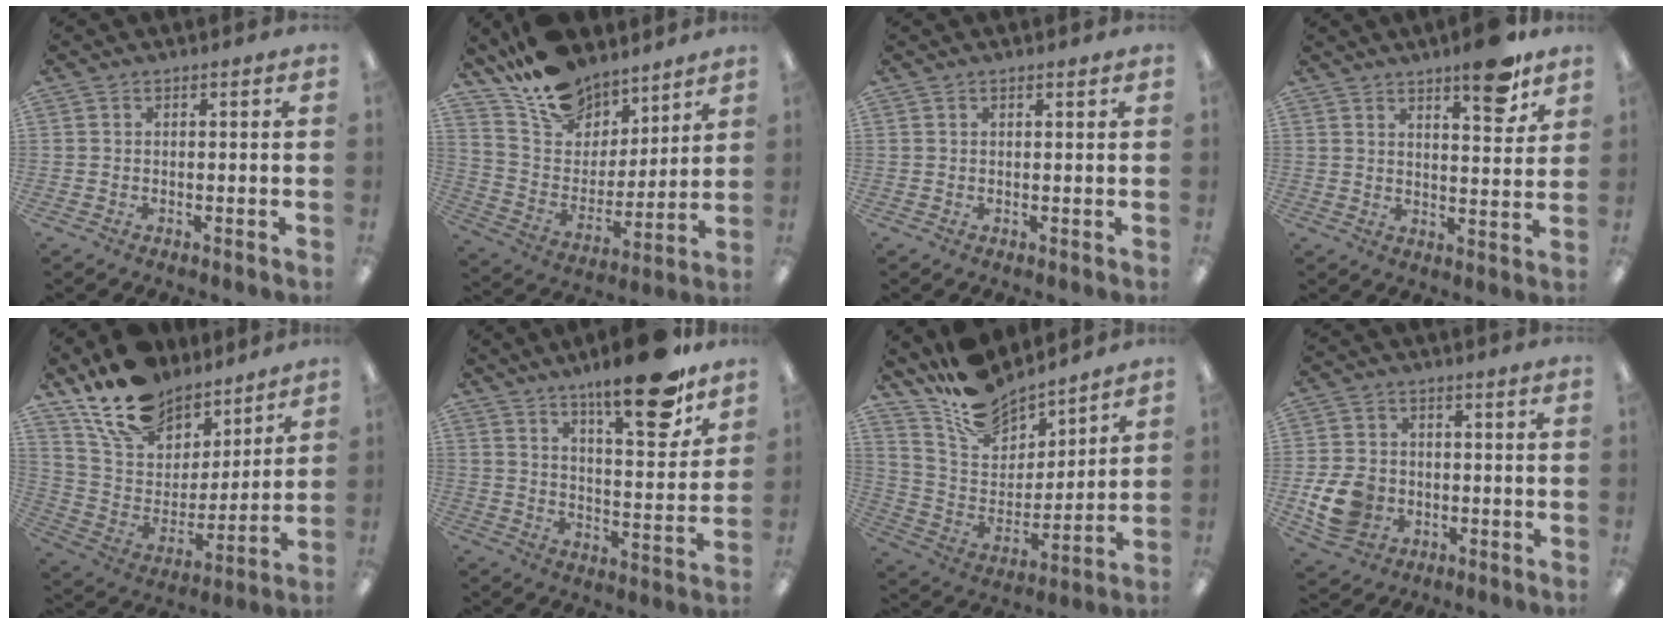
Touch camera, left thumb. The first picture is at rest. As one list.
[{"total": 16.6, "force": [13.1, 8.9, 4.7], "torque": [-0.106, -0.089, 0.249]}, {"total": 0.8, "force": [0.7, 0.1, 0.5], "torque": [-0.011, -0.001, 0.012]}, {"total": 10.2, "force": [7.3, 2.6, 6.6], "torque": [-0.073, -0.049, 0.116]}, {"total": 17.7, "force": [14.1, 9.1, 5.6], "torque": [-0.126, -0.095, 0.262]}, {"total": 18.5, "force": [13.7, 4.6, 11.5], "torque": [-0.162, -0.093, 0.218]}, {"total": 14.5, "force": [13.0, 5.6, 3.0], "torque": [-0.094, -0.105, 0.243]}, {"total": 9.3, "force": [-2.4, 7.5, 5.0], "torque": [-0.106, 0.009, -0.043]}]